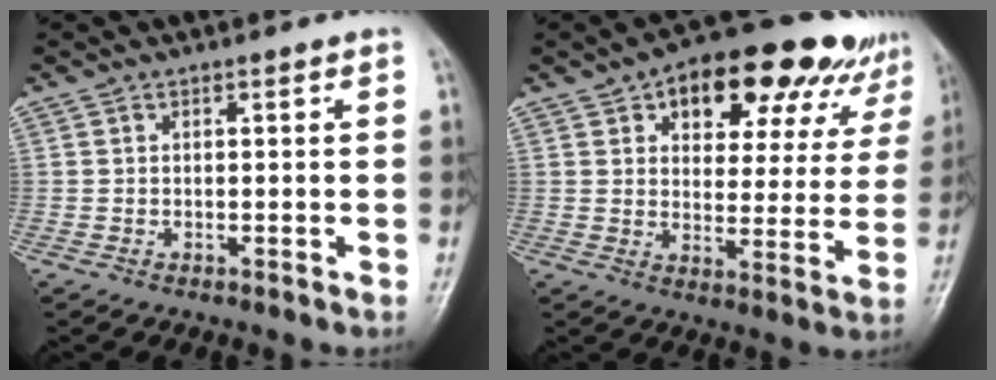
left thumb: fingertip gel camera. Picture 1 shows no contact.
{"total": 20.8, "force": [12.4, 10.5, 13.0], "torque": [-0.132, -0.010, 0.168]}